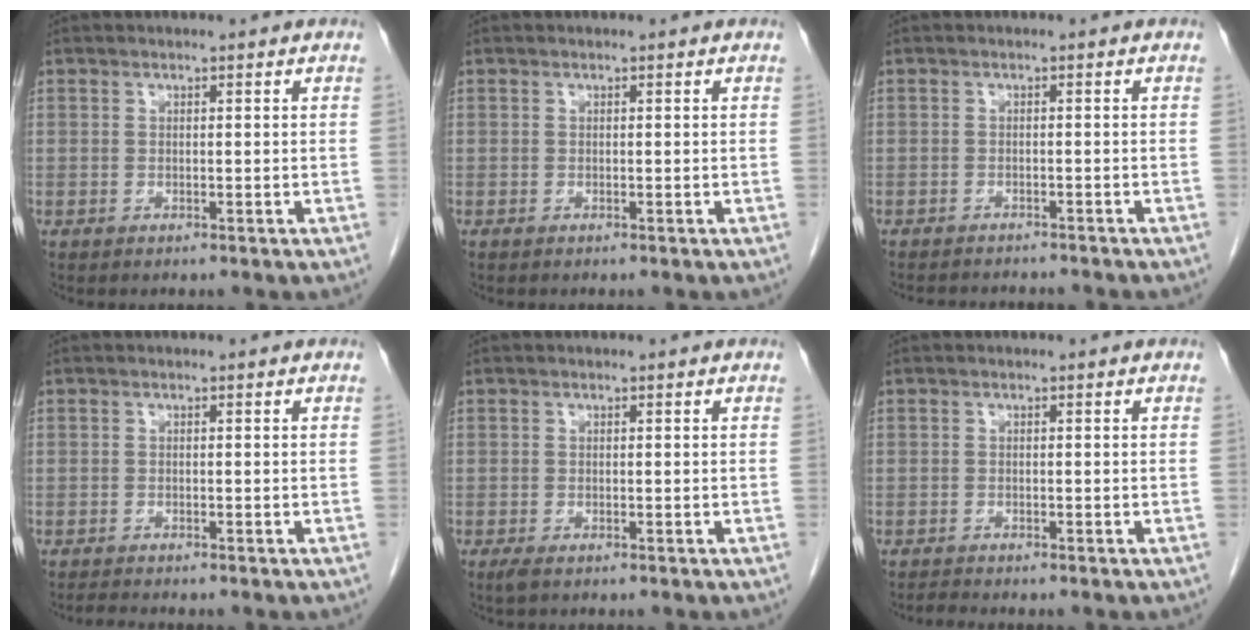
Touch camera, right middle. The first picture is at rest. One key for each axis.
{"total": 0.0}
{"total": 6.5, "fx": -6.1, "fy": 1.1, "fz": 1.9, "tx": -0.023, "ty": -0.006, "tz": -0.076}
{"total": 1.0, "fx": -1.0, "fy": -0.3, "fz": 0.2, "tx": -0.014, "ty": -0.008, "tz": -0.018}
{"total": 1.1, "fx": -0.7, "fy": 0.4, "fz": 0.8, "tx": -0.017, "ty": -0.003, "tz": -0.009}
{"total": 0.8, "fx": -0.7, "fy": -0.3, "fz": 0.0, "tx": -0.010, "ty": -0.008, "tz": -0.013}